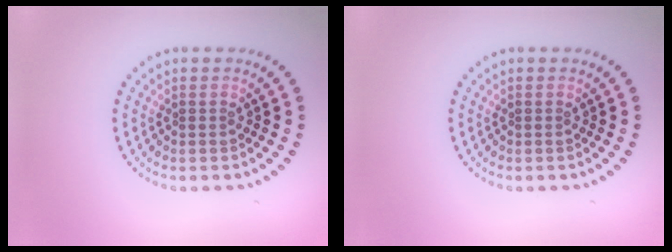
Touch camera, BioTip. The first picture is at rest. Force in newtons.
{"total": 0.0}